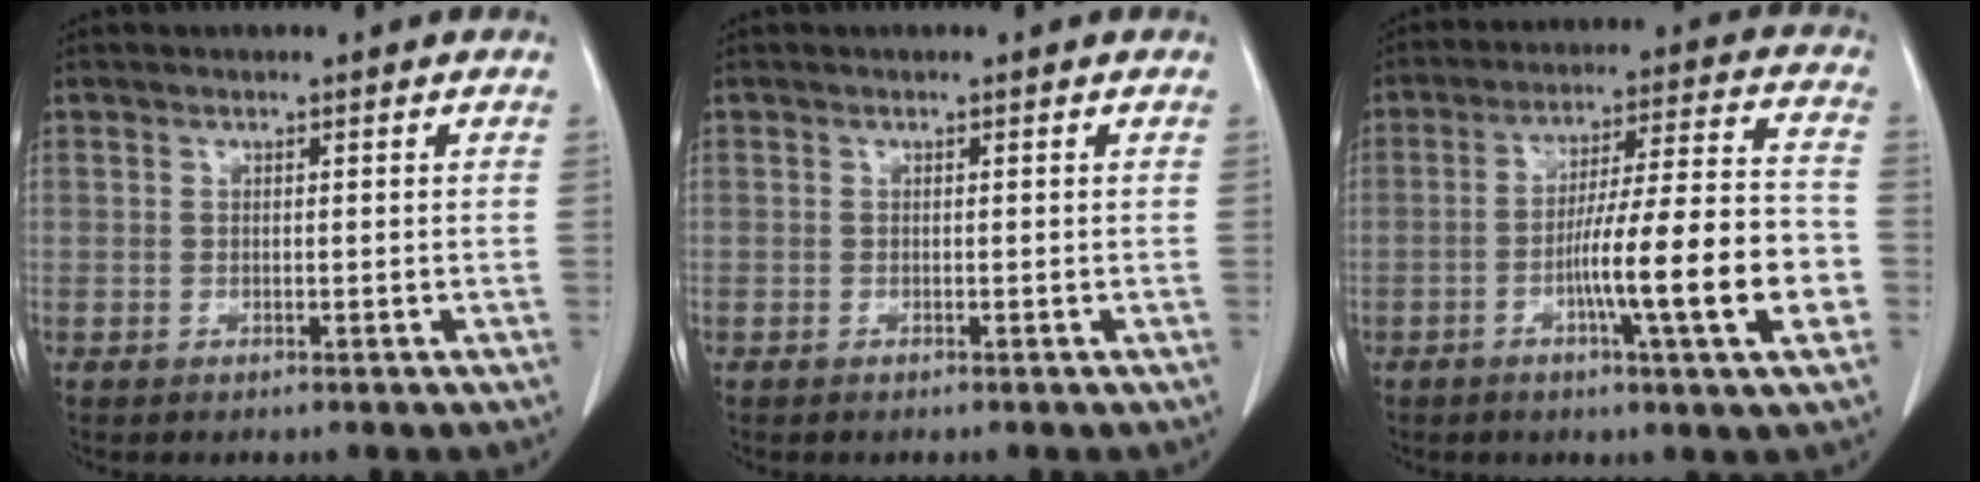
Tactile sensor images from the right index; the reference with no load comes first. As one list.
[{"total": 0.0}, {"total": 15.3, "force": [-4.5, 0.4, 14.7], "torque": [-0.235, 0.005, -0.070]}]